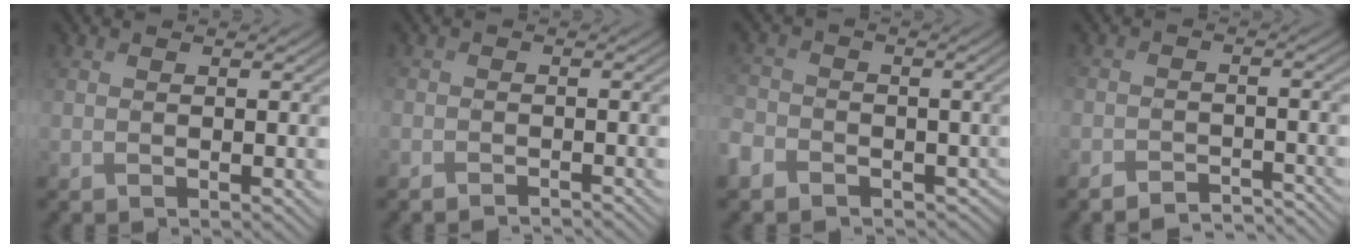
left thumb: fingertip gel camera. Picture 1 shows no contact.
{"total": 1.8, "force": [-1.7, 0.5, 0.3], "torque": [-0.002, -0.004, -0.034]}
{"total": 7.0, "force": [-3.7, 5.4, 2.6], "torque": [-0.077, -0.023, -0.078]}
{"total": 4.2, "force": [-3.9, 1.1, 1.0], "torque": [-0.016, -0.005, -0.064]}